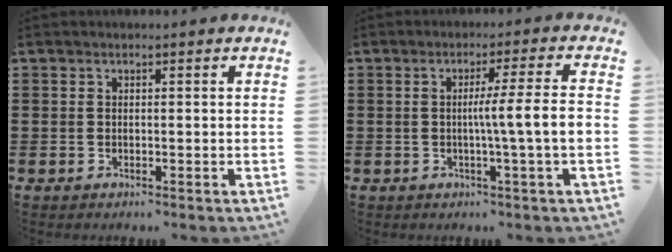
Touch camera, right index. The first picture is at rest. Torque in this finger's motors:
{"motor_torque": [1.09, -0.57, 0.46, 0.14]}